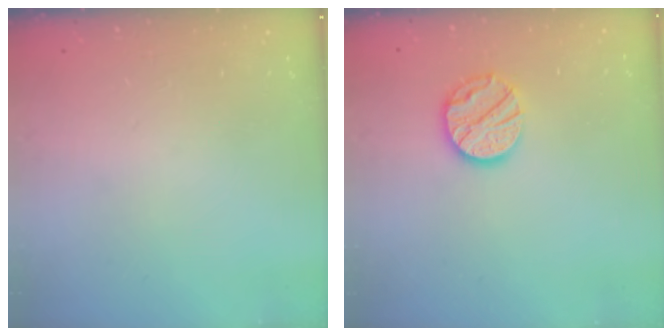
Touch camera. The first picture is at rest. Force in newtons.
{"total": 11.7, "press": 11.7, "slide": 0.8}